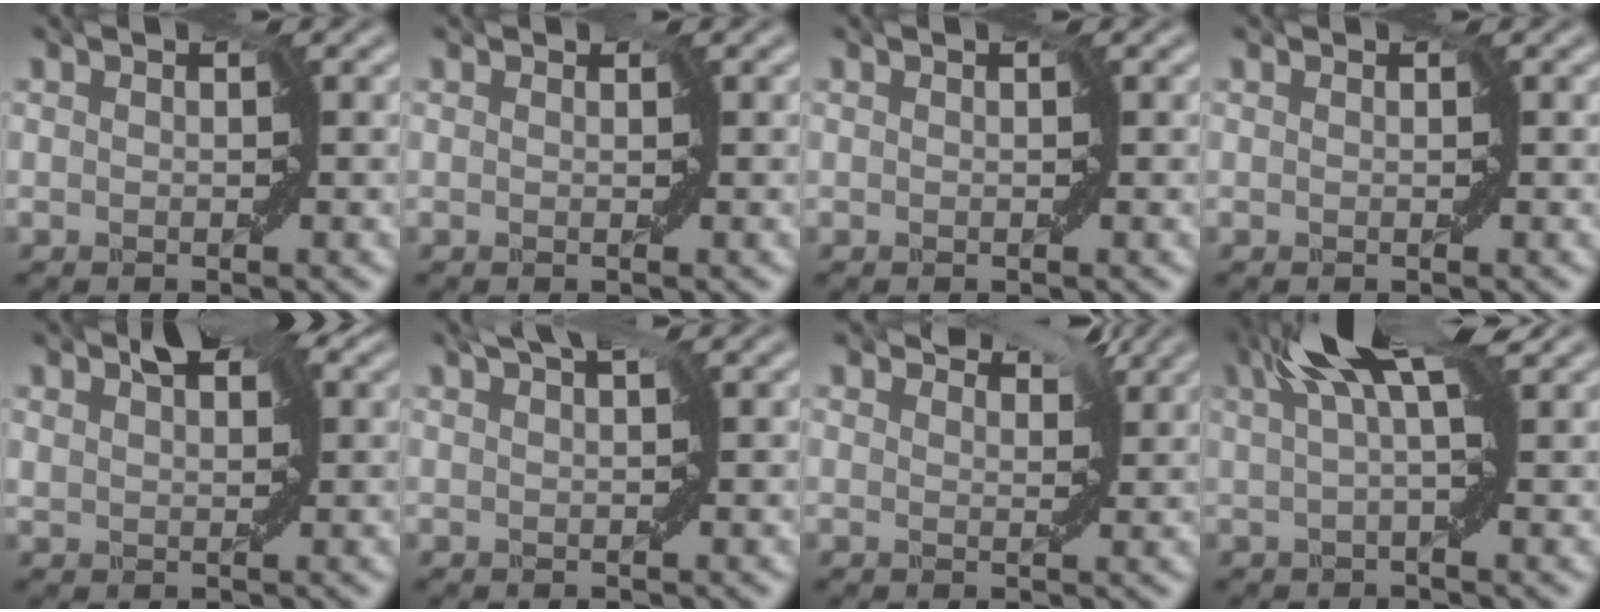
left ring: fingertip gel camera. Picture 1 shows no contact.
{"total": 0.0}
{"total": 0.0}
{"total": 0.0}
{"total": 3.8, "force": [2.4, 1.8, 2.3], "torque": [-0.035, 0.004, 0.035]}
{"total": 2.0, "force": [1.3, 0.4, 1.4], "torque": [-0.023, 0.006, 0.017]}
{"total": 3.0, "force": [2.5, 1.1, 1.3], "torque": [-0.024, 0.006, 0.026]}
{"total": 7.1, "force": [3.7, 1.0, 6.0], "torque": [-0.101, 0.017, 0.059]}